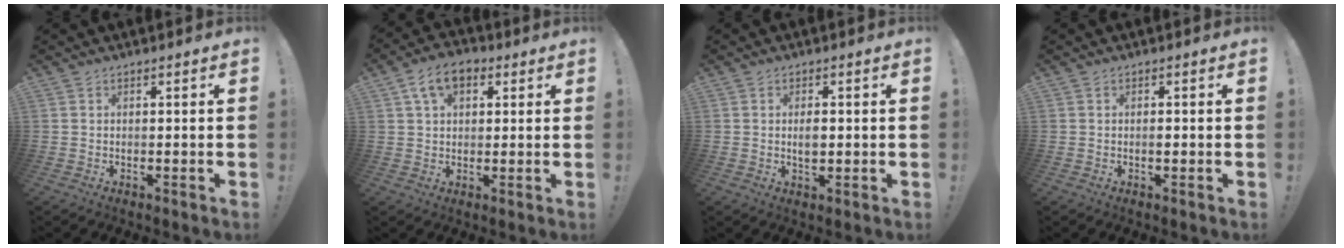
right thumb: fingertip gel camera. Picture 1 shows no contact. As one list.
[{"total": 8.9, "force": [3.7, 5.5, 5.9], "torque": [-0.097, 0.006, 0.072]}, {"total": 3.0, "force": [0.0, 1.7, 2.5], "torque": [-0.032, -0.009, -0.007]}, {"total": 0.9, "force": [-0.4, 0.4, 0.7], "torque": [-0.006, -0.002, -0.009]}]